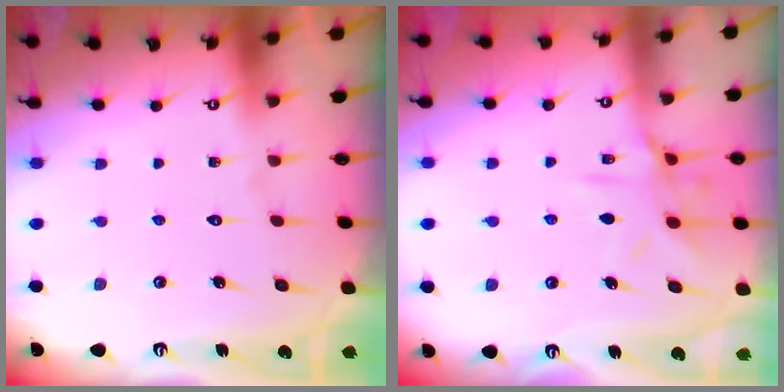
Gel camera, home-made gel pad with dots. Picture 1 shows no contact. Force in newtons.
{"total": 10.4, "press": 10.4, "slide": 0.9}